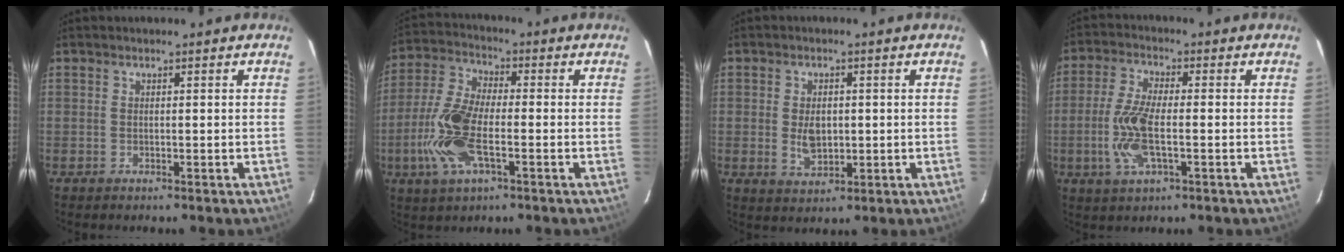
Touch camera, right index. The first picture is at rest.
{"total": 13.0, "force": [-3.8, 5.1, 11.4], "torque": [-0.255, -0.002, -0.079]}
{"total": 5.2, "force": [-0.2, 3.3, 3.9], "torque": [-0.072, -0.003, 0.003]}
{"total": 9.2, "force": [-2.0, 3.0, 8.5], "torque": [-0.181, -0.002, -0.043]}